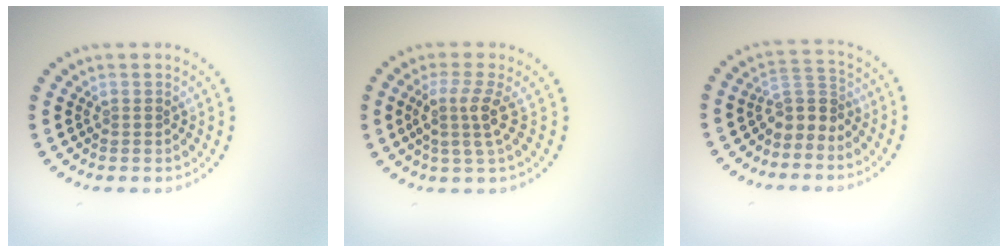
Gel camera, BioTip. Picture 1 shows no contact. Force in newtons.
{"total": 3.0, "press": 2.3, "slide": 1.9}
{"total": 2.8, "press": 2.0, "slide": 1.9}